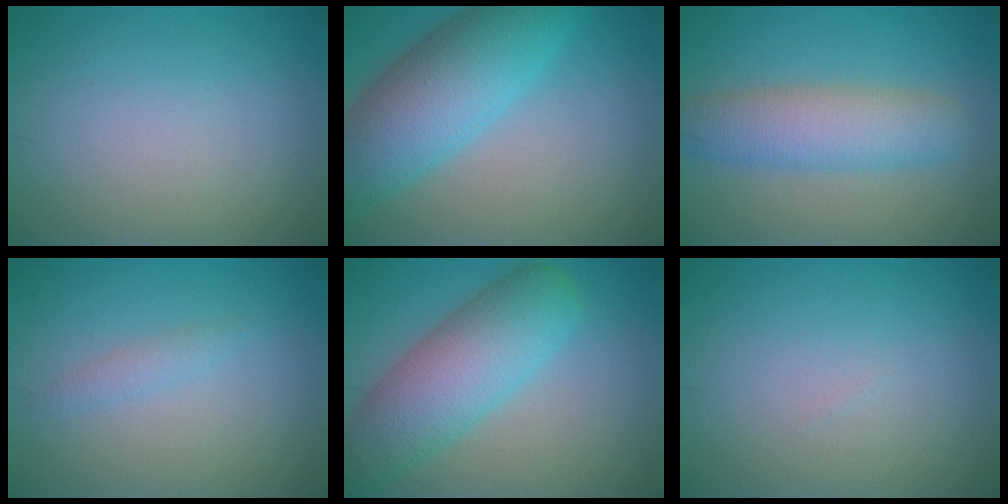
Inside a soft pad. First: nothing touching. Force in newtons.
{"total": 8.6, "press": 8.6, "slide": 0.3}
{"total": 5.3, "press": 5.3, "slide": 0.2}
{"total": 1.1, "press": 1.1, "slide": 0.1}
{"total": 7.7, "press": 7.7, "slide": 0.3}
{"total": 0.0}